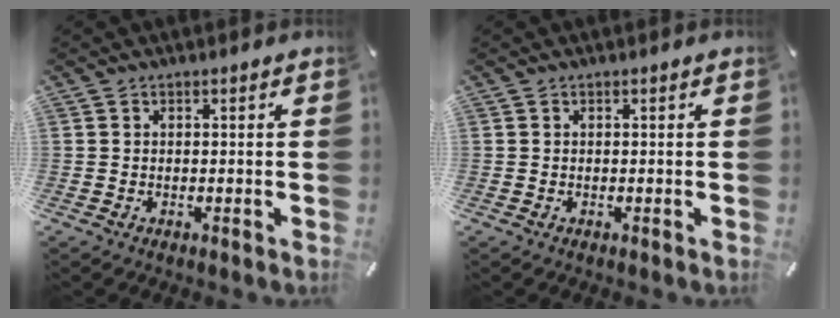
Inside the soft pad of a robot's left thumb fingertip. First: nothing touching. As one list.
[{"total": 0.0}]